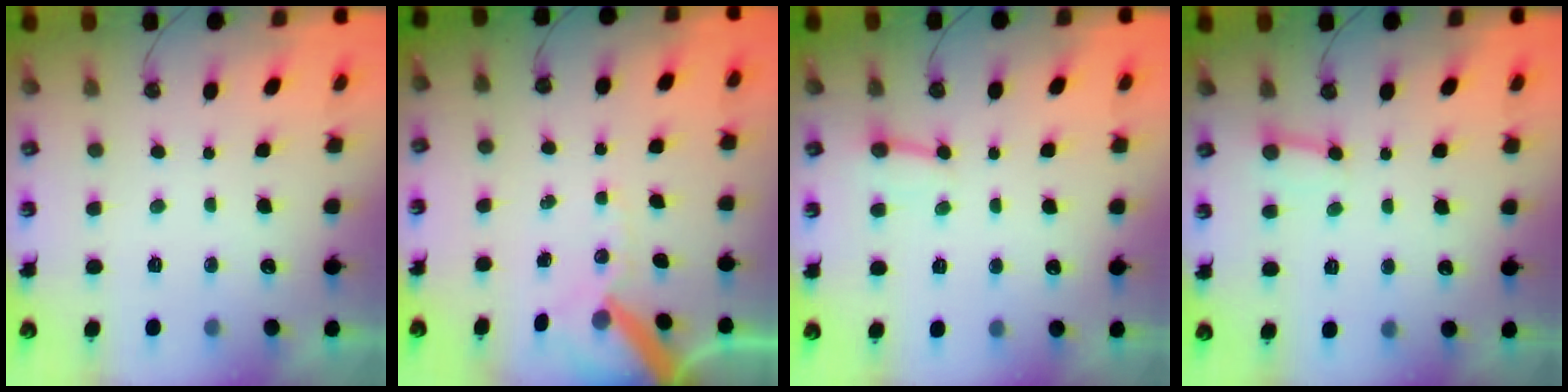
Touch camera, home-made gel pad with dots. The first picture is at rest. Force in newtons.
{"total": 10.8, "press": 10.6, "slide": 1.6}
{"total": 2.4, "press": 2.4, "slide": 0.1}
{"total": 2.4, "press": 2.4, "slide": 0.0}